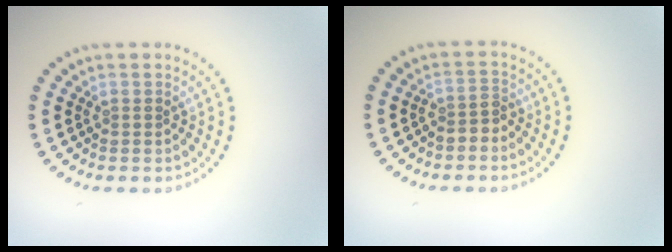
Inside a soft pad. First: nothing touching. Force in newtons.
{"total": 1.4, "press": 1.2, "slide": 0.8}